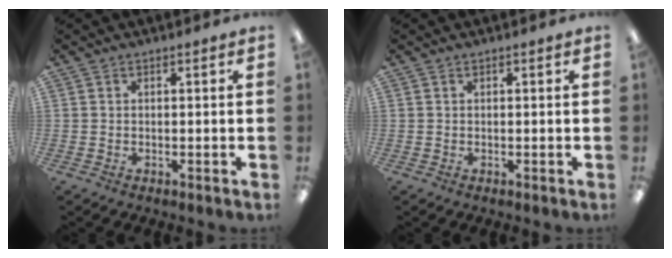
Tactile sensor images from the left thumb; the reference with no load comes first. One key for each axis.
{"total": 0.0}